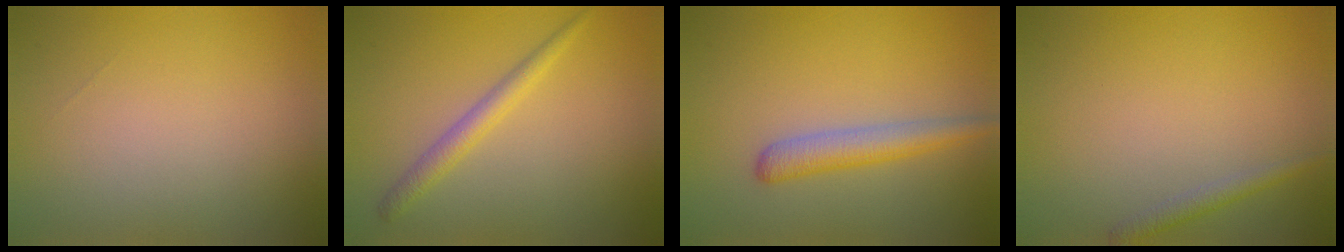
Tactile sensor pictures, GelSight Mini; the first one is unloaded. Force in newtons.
{"total": 2.2, "press": 2.2, "slide": 0.1}
{"total": 2.9, "press": 2.9, "slide": 0.1}
{"total": 1.3, "press": 1.3, "slide": 0.1}